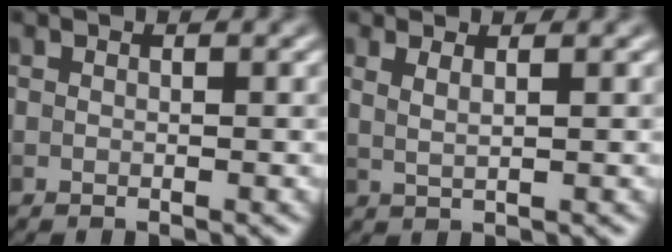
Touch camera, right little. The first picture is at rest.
{"total": 1.6, "force": [0.9, 0.5, 1.2], "torque": [-0.019, -0.002, 0.012]}